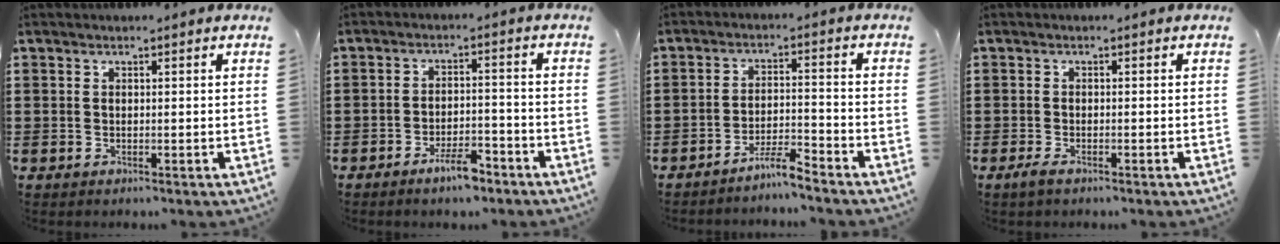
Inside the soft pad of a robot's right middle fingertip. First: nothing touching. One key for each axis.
{"total": 4.6, "fx": -3.6, "fy": 1.2, "fz": 2.6, "tx": -0.049, "ty": 0.010, "tz": -0.070}
{"total": 4.2, "fx": -3.9, "fy": 0.1, "fz": 1.7, "tx": -0.045, "ty": -0.001, "tz": -0.080}
{"total": 1.3, "fx": -0.9, "fy": 0.4, "fz": 0.9, "tx": -0.025, "ty": -0.003, "tz": -0.020}